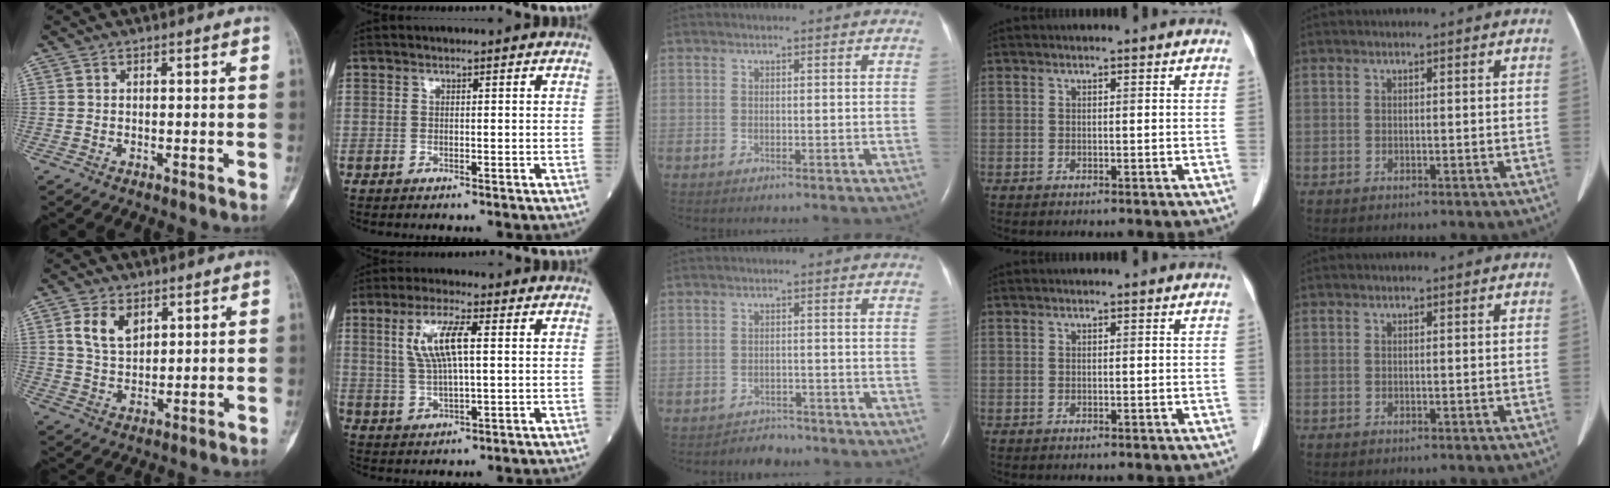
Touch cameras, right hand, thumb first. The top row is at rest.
{"thumb": {"total": 6.6, "force": [2.9, 4.1, 4.2], "torque": [-0.066, -0.014, 0.060]}, "index": {"total": 7.9, "force": [2.1, 1.6, 7.4], "torque": [-0.155, 0.009, 0.044]}, "middle": {"total": 2.7, "force": [-2.4, 0.9, -0.7], "torque": [0.008, -0.002, -0.037]}}